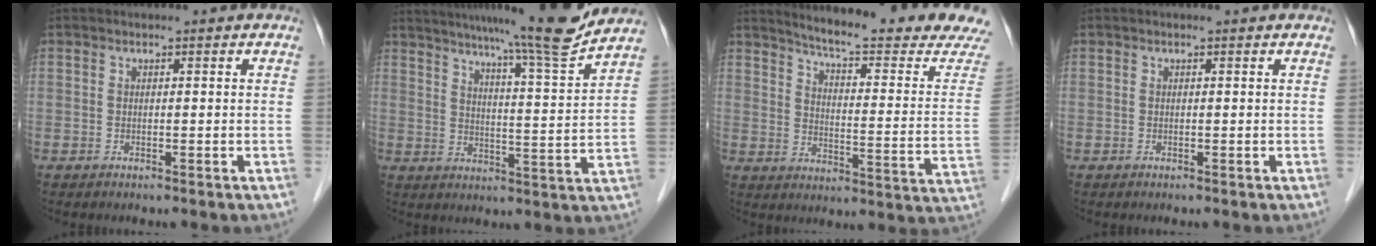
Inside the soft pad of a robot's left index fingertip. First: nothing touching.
{"total": 13.2, "force": [11.8, -1.9, 5.7], "torque": [-0.091, -0.030, 0.166]}
{"total": 20.6, "force": [19.2, -0.7, 7.3], "torque": [-0.113, -0.106, 0.233]}
{"total": 0.0}